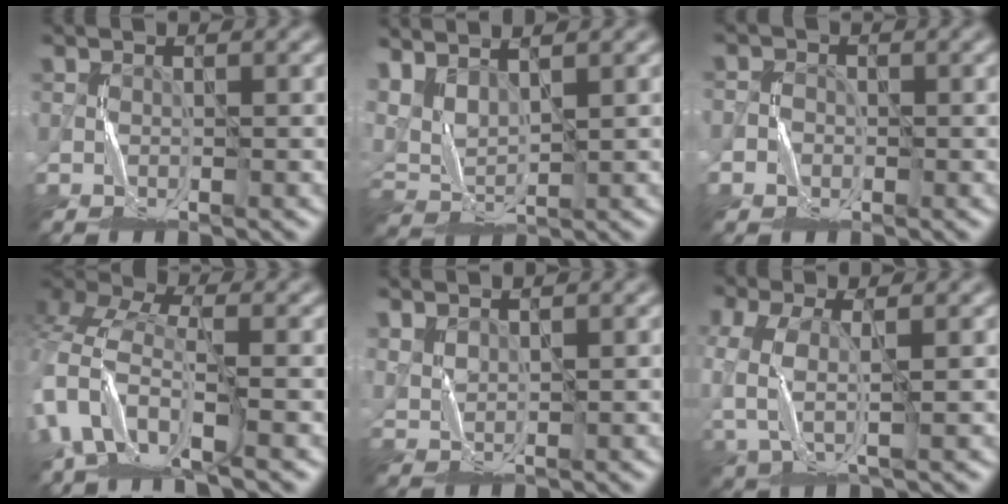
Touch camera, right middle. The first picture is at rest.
{"total": 3.5, "force": [2.4, 1.3, 2.2], "torque": [-0.060, 0.002, 0.055]}
{"total": 1.6, "force": [-0.7, 1.4, -0.1], "torque": [0.010, 0.000, -0.019]}
{"total": 9.1, "force": [-3.8, 5.2, 6.4], "torque": [-0.152, -0.009, -0.076]}
{"total": 2.4, "force": [1.6, 1.0, 1.5], "torque": [-0.041, 0.002, 0.040]}
{"total": 4.0, "force": [-0.9, 2.0, 3.3], "torque": [-0.087, -0.008, -0.015]}